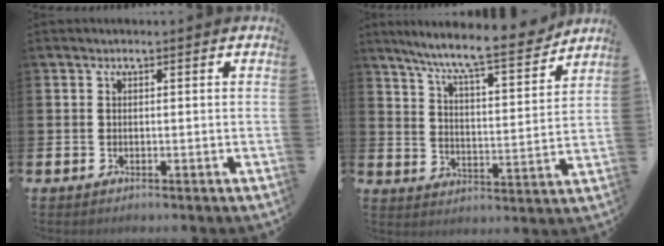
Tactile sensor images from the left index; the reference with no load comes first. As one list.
[{"total": 9.3, "force": [8.5, 0.5, 3.9], "torque": [-0.100, -0.059, 0.141]}]